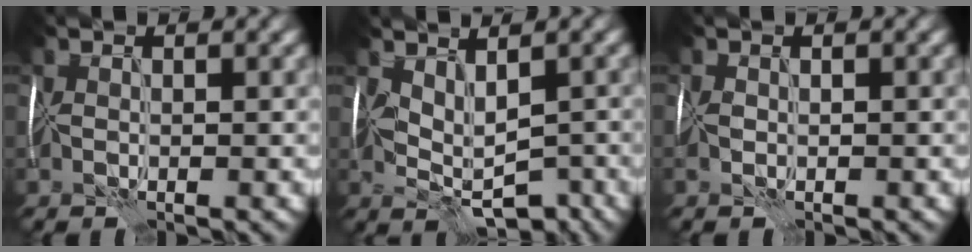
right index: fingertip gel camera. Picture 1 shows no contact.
{"total": 4.6, "force": [0.2, 2.5, 3.8], "torque": [-0.061, -0.004, 0.011]}
{"total": 1.3, "force": [-0.6, 0.8, 0.8], "torque": [-0.018, -0.004, -0.015]}